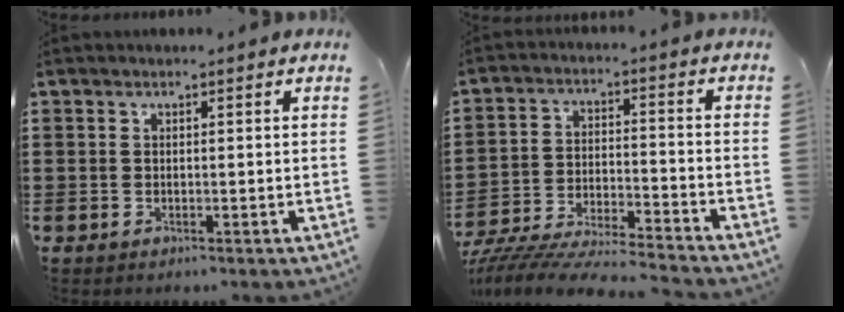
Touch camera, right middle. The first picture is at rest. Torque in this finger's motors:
{"motor_torque": [1.37, -0.77, 0.61, 0.13]}